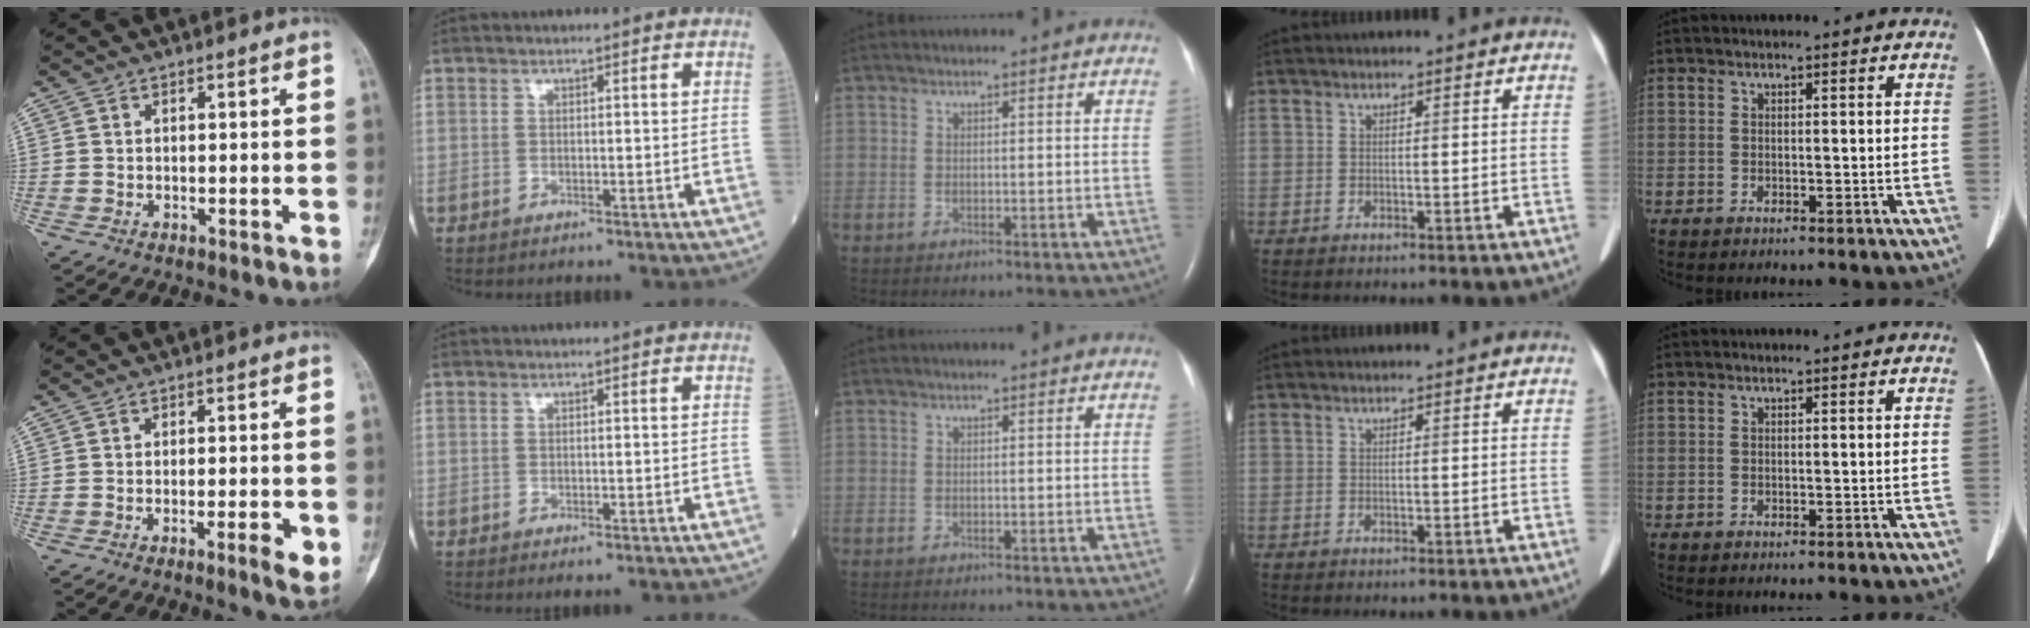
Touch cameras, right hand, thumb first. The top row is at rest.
{"thumb": {"total": 4.9, "force": [-1.6, 0.9, 4.5], "torque": [-0.066, -0.004, -0.021]}, "index": {"total": 1.9, "force": [-1.5, 0.3, 1.0], "torque": [-0.008, -0.004, -0.020]}}